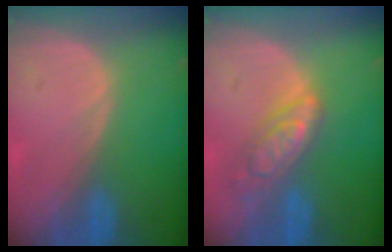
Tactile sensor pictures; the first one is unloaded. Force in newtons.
{"total": 6.4, "press": 5.6, "slide": 3.1}